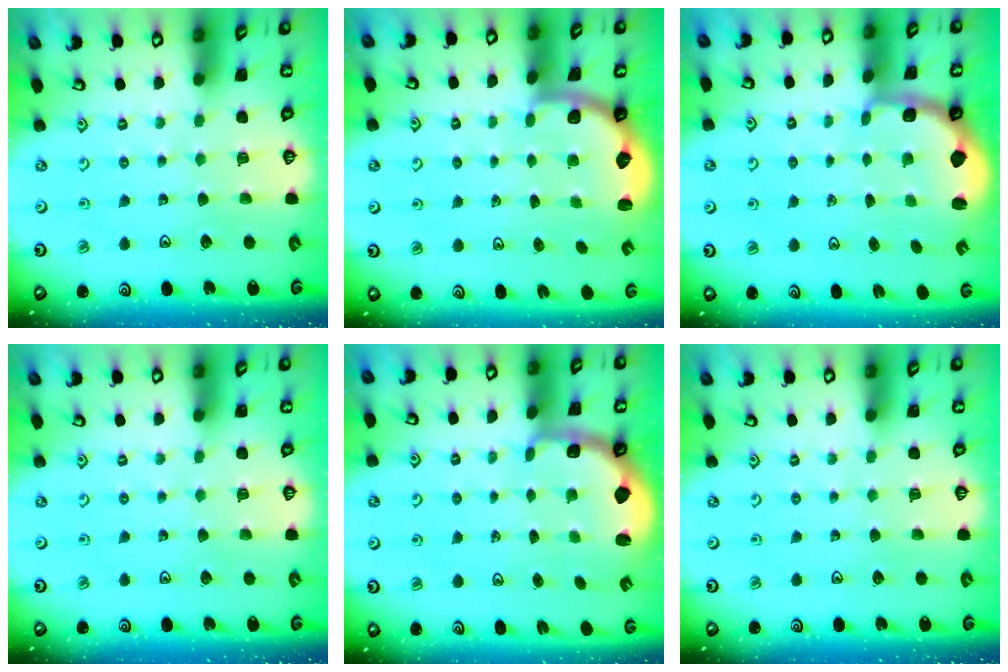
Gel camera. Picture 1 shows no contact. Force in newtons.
{"total": 2.1, "press": 1.9, "slide": 1.0}
{"total": 2.4, "press": 1.1, "slide": 2.2}
{"total": 0.0}
{"total": 2.1, "press": 1.3, "slide": 1.6}
{"total": 0.0}